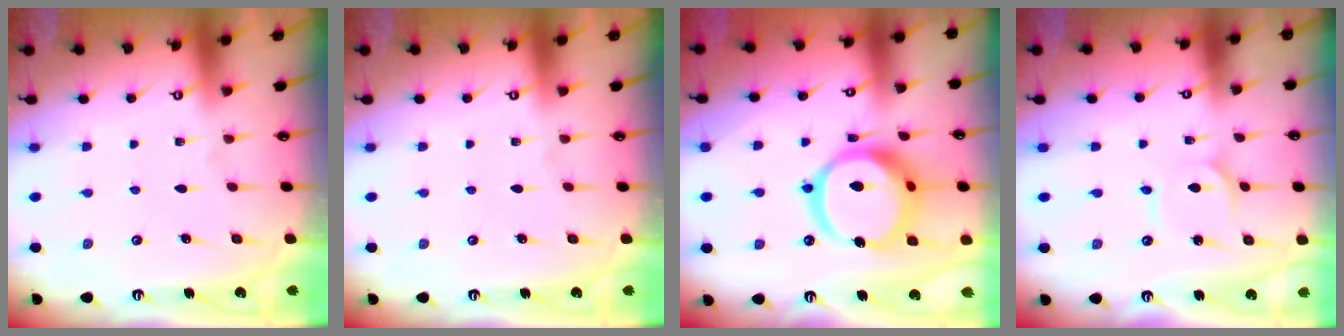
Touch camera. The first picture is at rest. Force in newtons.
{"total": 0.0}
{"total": 19.4, "press": 19.3, "slide": 2.1}
{"total": 2.3, "press": 2.2, "slide": 0.3}